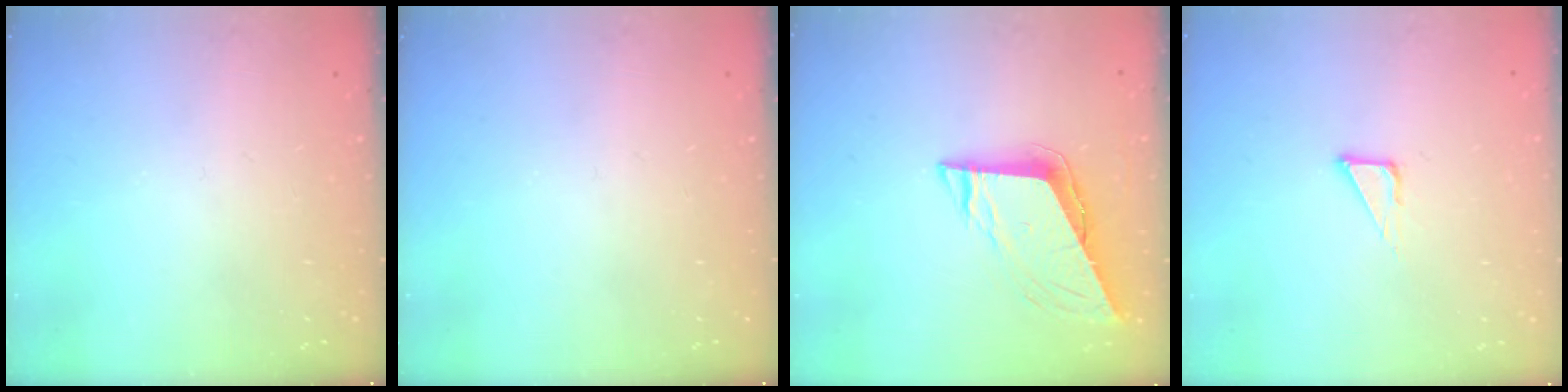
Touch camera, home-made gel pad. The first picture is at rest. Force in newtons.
{"total": 0.0}
{"total": 8.3, "press": 8.2, "slide": 0.4}
{"total": 3.6, "press": 3.6, "slide": 0.3}